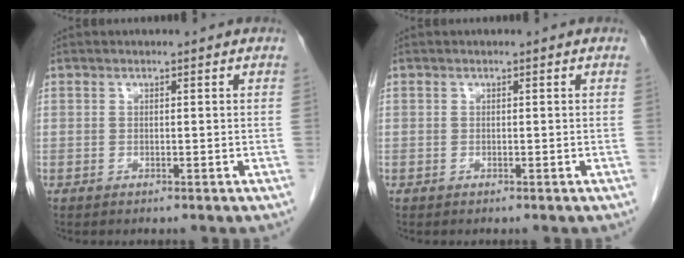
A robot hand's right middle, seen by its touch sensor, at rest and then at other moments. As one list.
[{"total": 0.0}]